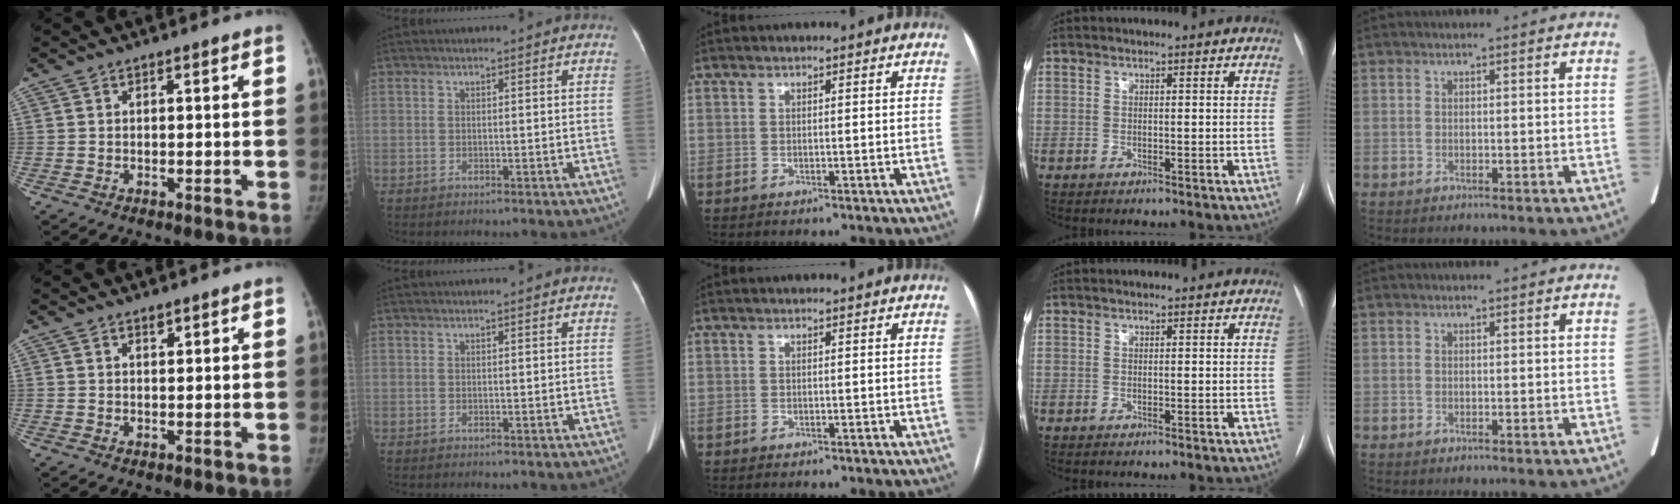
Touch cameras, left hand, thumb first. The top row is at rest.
{"thumb": {"total": 1.0, "force": [0.8, 0.3, 0.5], "torque": [-0.001, -0.006, 0.012]}, "index": {"total": 0.9, "force": [0.8, 0.0, 0.4], "torque": [-0.006, 0.014, 0.015]}}